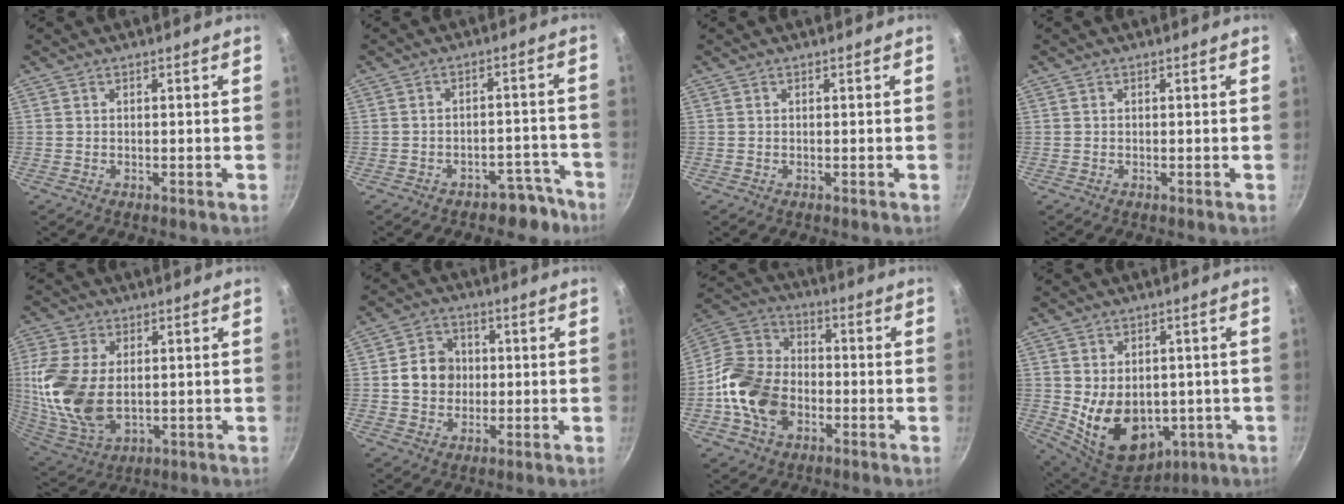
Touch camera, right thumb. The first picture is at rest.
{"total": 5.9, "force": [-4.6, 3.5, 1.6], "torque": [0.030, 0.073, -0.043]}
{"total": 0.0}
{"total": 0.0}
{"total": 16.8, "force": [1.3, 10.5, 13.0], "torque": [-0.275, -0.018, 0.034]}
{"total": 8.1, "force": [0.3, 7.1, 3.9], "torque": [-0.034, 0.010, -0.003]}
{"total": 16.6, "force": [-4.4, 12.0, 10.5], "torque": [-0.185, 0.036, -0.097]}
{"total": 15.2, "force": [-1.6, 11.0, 10.3], "torque": [-0.144, -0.014, 0.008]}